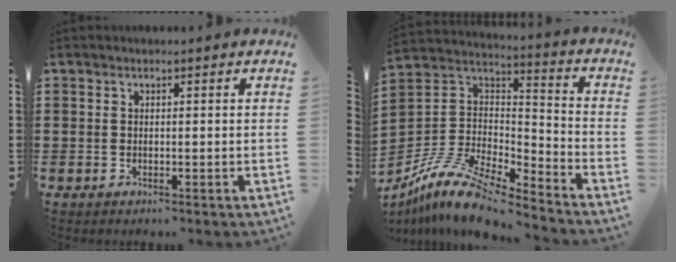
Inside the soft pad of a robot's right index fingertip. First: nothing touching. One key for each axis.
{"total": 11.8, "fx": -9.8, "fy": 3.2, "fz": 5.8, "tx": -0.124, "ty": 0.023, "tz": -0.195}